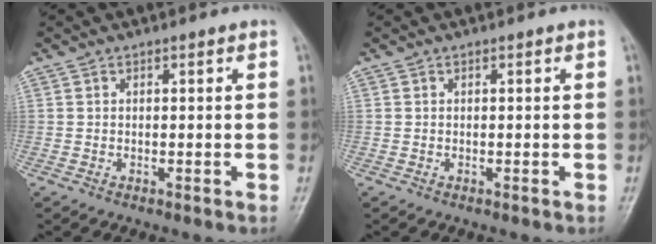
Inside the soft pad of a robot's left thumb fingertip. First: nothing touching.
{"total": 0.0}